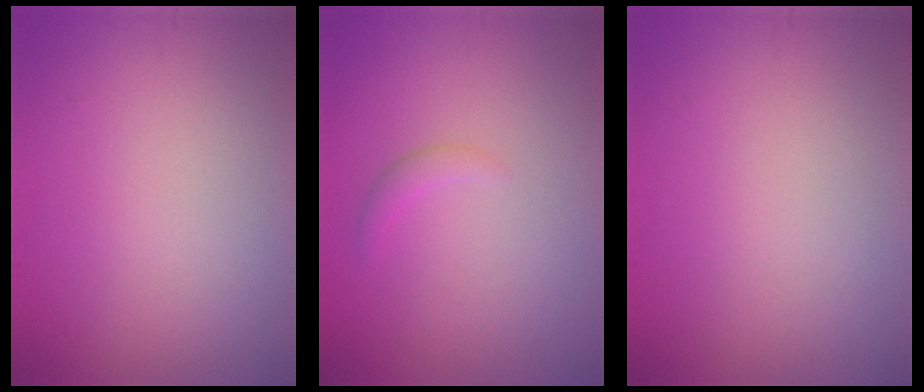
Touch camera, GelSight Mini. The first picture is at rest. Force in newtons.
{"total": 1.0, "press": 0.9, "slide": 0.2}
{"total": 0.0}